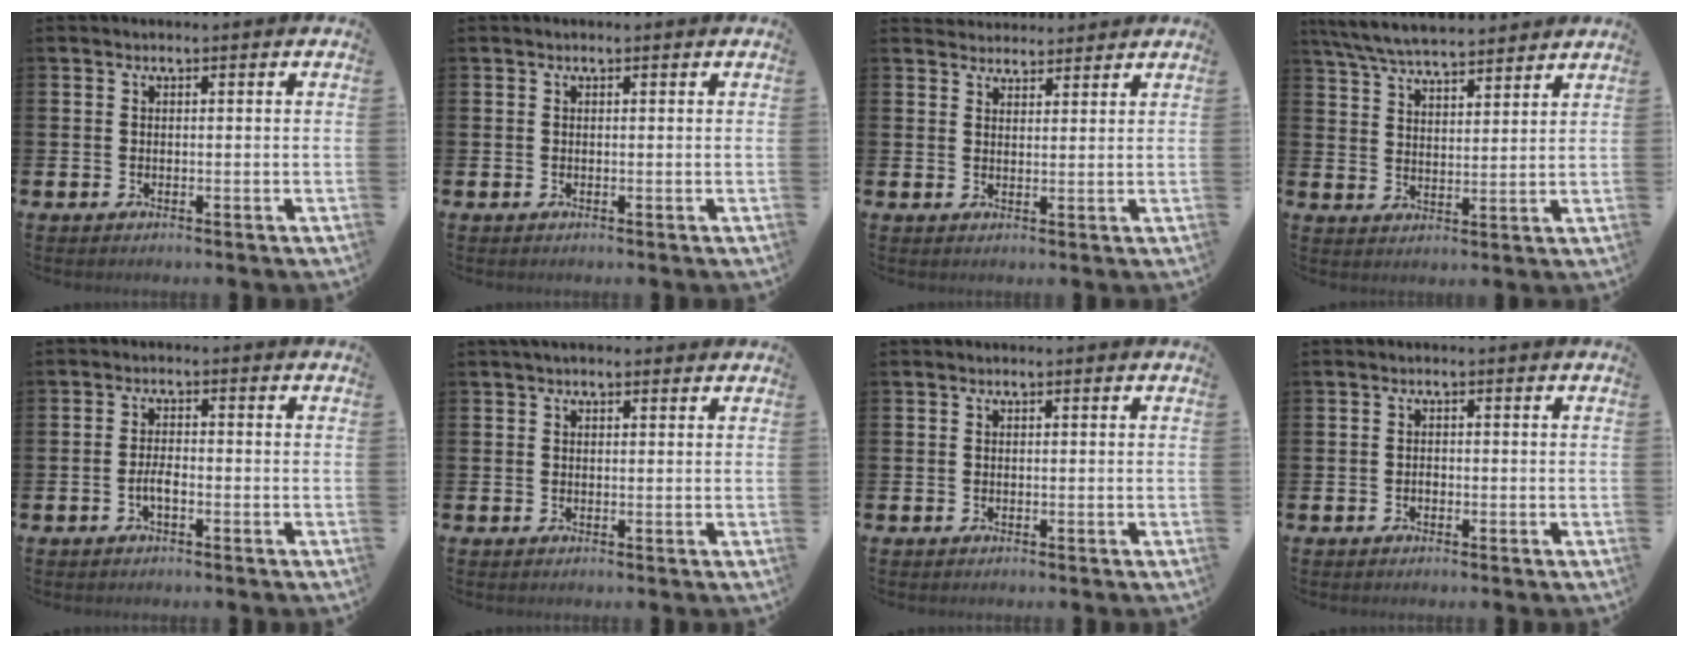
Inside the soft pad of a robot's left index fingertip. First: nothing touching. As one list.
[{"total": 0.0}, {"total": 3.1, "force": [3.0, 0.8, -0.3], "torque": [0.003, -0.013, 0.055]}, {"total": 6.8, "force": [6.5, 0.8, 1.6], "torque": [-0.058, -0.030, 0.119]}, {"total": 2.2, "force": [-0.8, 0.7, 1.8], "torque": [-0.032, 0.003, -0.017]}, {"total": 1.7, "force": [1.4, 0.7, 0.6], "torque": [-0.010, 0.006, 0.024]}, {"total": 0.0}, {"total": 0.6, "force": [-0.3, 0.4, 0.3], "torque": [-0.012, 0.003, -0.006]}]